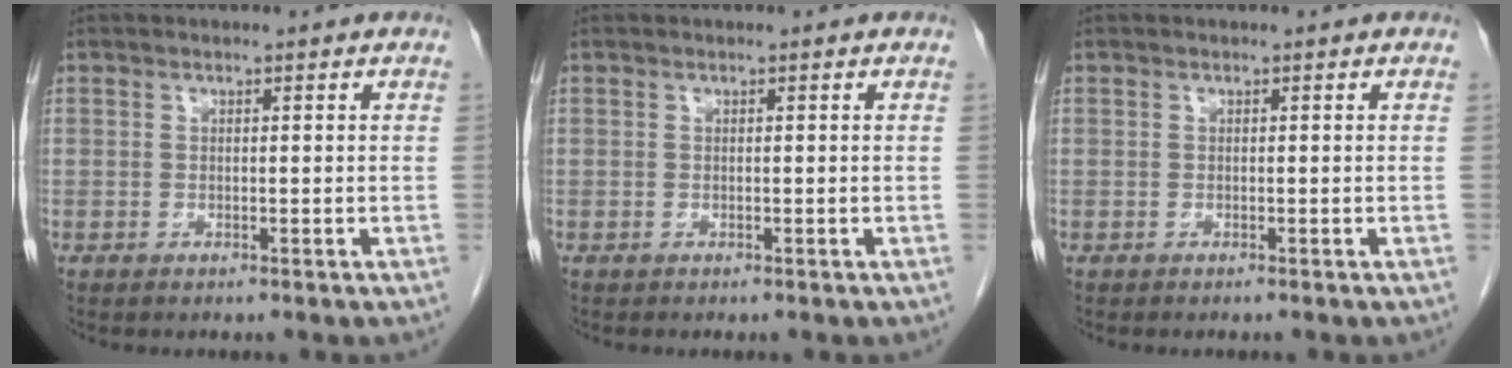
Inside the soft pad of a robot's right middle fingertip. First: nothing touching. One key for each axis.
{"total": 0.0}
{"total": 0.0}